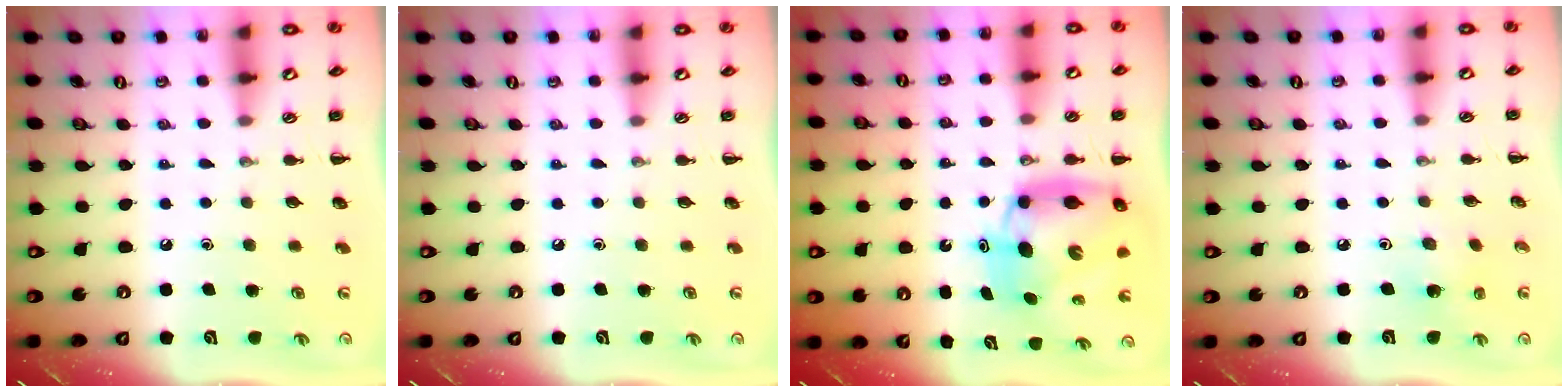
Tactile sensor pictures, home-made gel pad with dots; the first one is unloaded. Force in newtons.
{"total": 0.0}
{"total": 10.3, "press": 10.0, "slide": 2.7}
{"total": 2.0, "press": 1.9, "slide": 0.8}